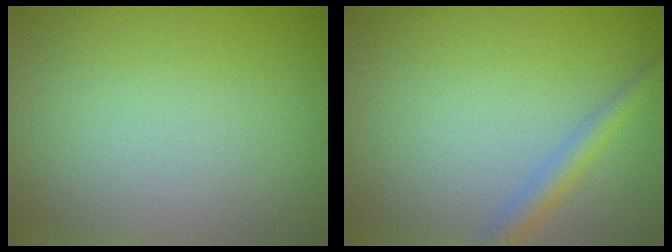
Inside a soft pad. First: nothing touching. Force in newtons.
{"total": 1.9, "press": 1.9, "slide": 0.0}